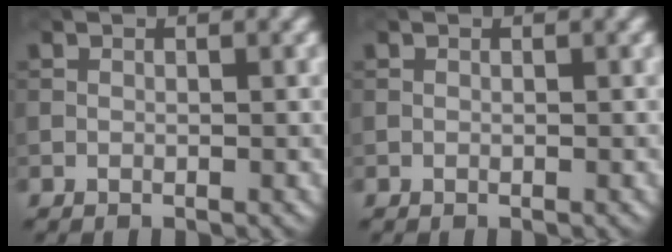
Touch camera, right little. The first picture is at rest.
{"total": 0.0}